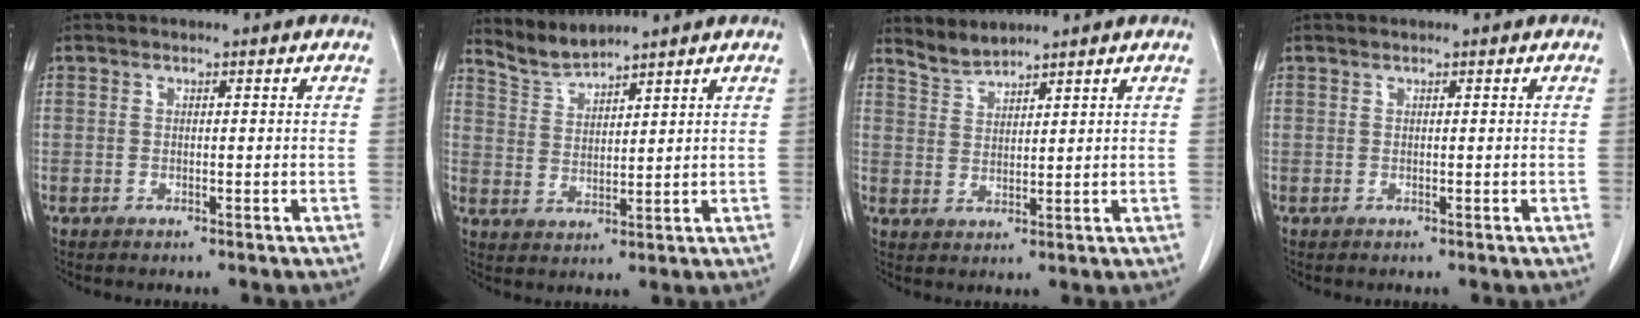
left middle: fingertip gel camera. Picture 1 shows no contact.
{"total": 4.0, "force": [4.0, -0.6, -0.2], "torque": [-0.002, -0.003, 0.087]}
{"total": 3.0, "force": [3.0, -0.1, -0.1], "torque": [-0.002, 0.001, 0.066]}
{"total": 0.0}